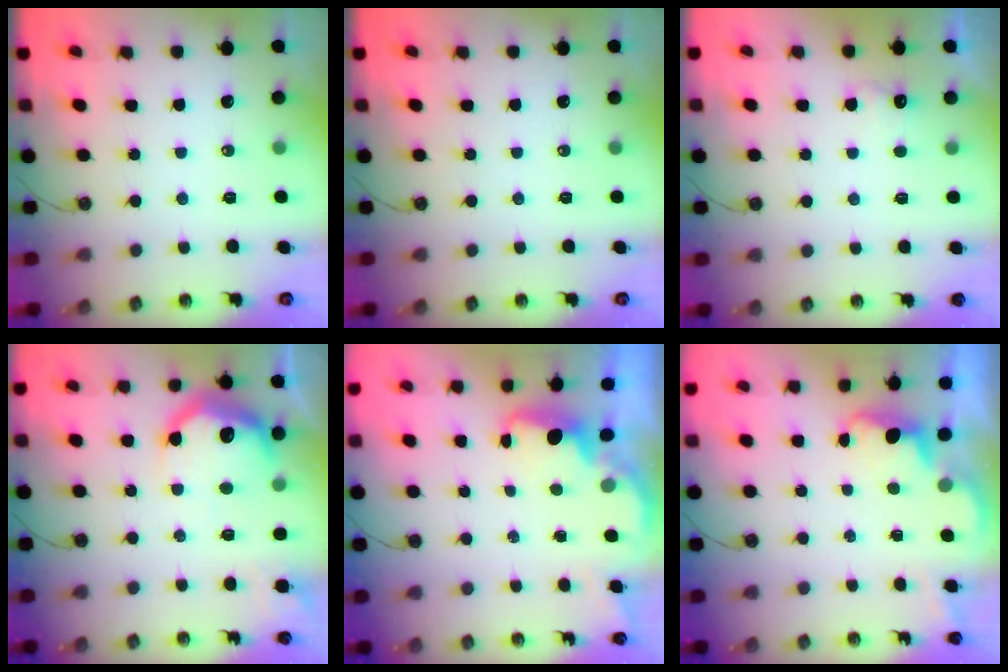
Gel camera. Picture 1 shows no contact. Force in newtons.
{"total": 0.0}
{"total": 6.4, "press": 6.3, "slide": 1.0}
{"total": 15.7, "press": 15.7, "slide": 0.4}
{"total": 1.9, "press": 1.8, "slide": 0.7}
{"total": 3.0, "press": 3.0, "slide": 0.7}